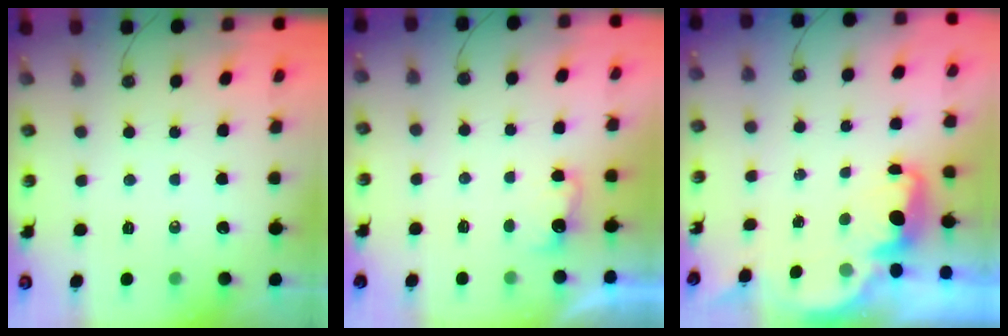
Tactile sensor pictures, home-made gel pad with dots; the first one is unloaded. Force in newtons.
{"total": 2.8, "press": 2.7, "slide": 0.8}
{"total": 2.3, "press": 2.2, "slide": 0.6}